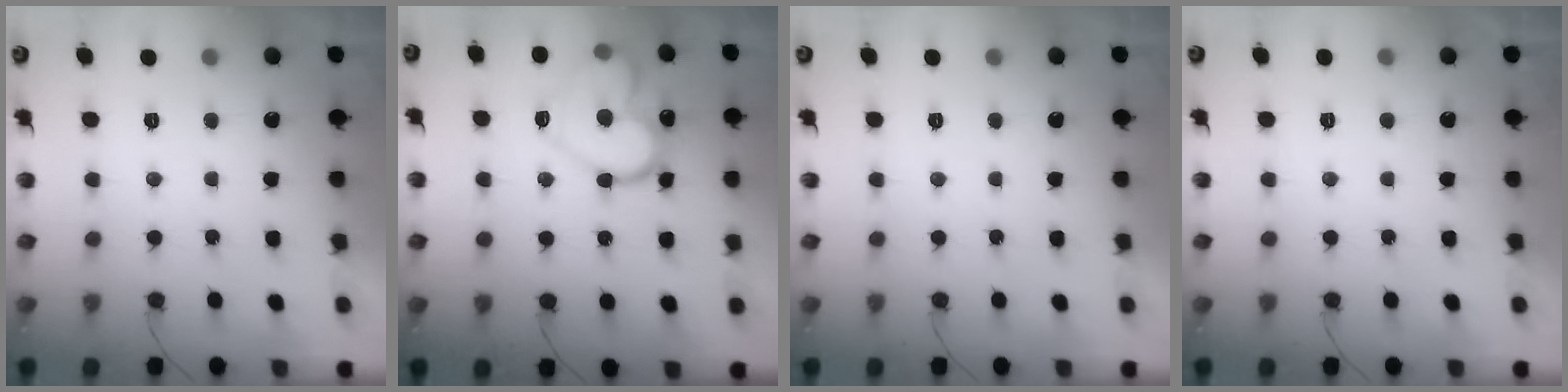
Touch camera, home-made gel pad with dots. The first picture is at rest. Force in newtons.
{"total": 17.9, "press": 17.8, "slide": 0.9}
{"total": 0.0}
{"total": 1.9, "press": 1.9, "slide": 0.0}